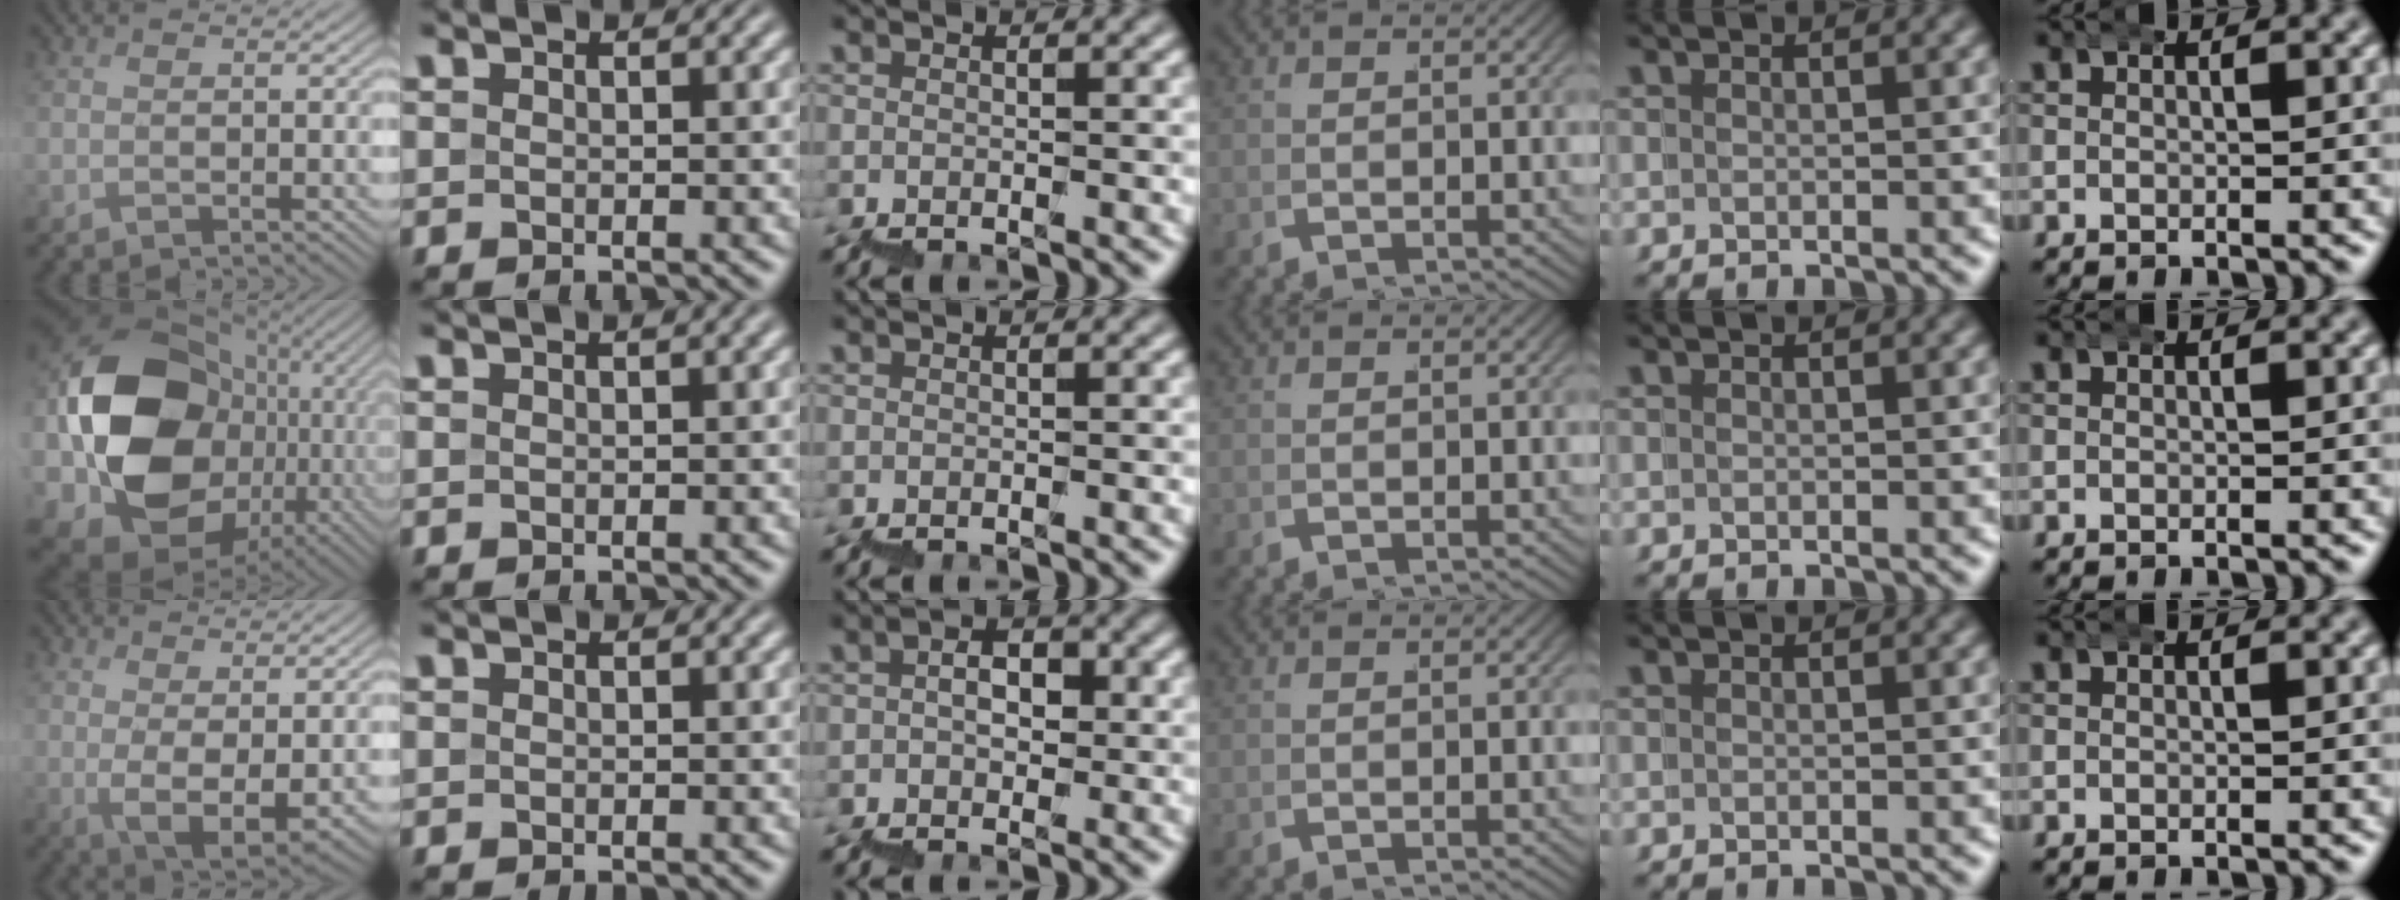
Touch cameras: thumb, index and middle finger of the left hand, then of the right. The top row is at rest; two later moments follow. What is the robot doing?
{"motion": "wrap", "object": "bandana"}